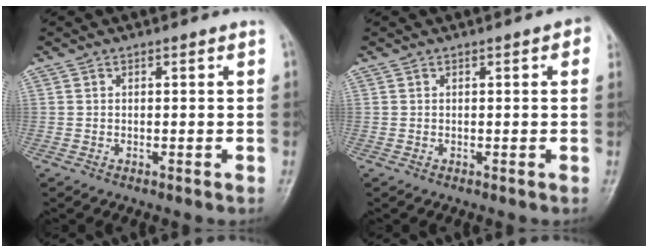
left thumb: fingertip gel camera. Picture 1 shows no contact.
{"total": 2.2, "force": [0.7, 0.6, 2.0], "torque": [-0.019, 0.003, 0.004]}